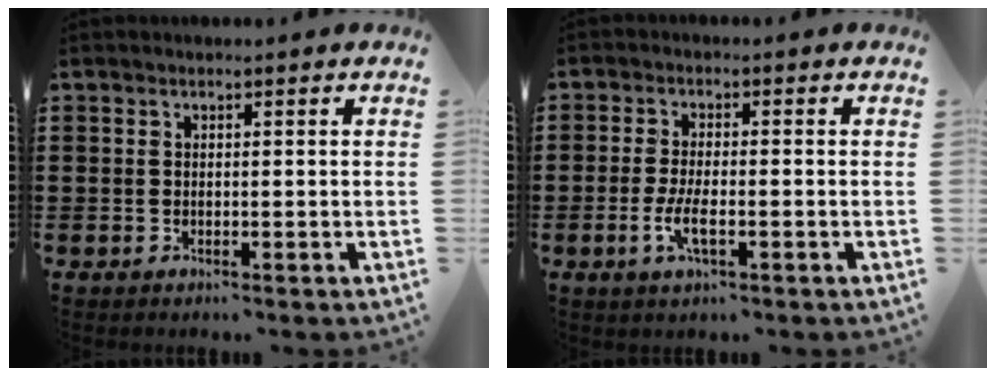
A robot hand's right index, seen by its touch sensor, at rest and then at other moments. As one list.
[{"total": 4.1, "force": [-1.4, 1.1, 3.6], "torque": [-0.073, -0.002, -0.028]}]